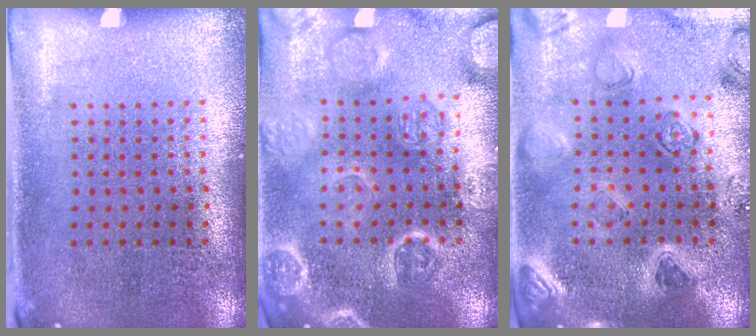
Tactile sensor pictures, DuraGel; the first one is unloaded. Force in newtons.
{"total": 3.6, "press": 3.6, "slide": 0.4}
{"total": 2.3, "press": 2.2, "slide": 0.2}